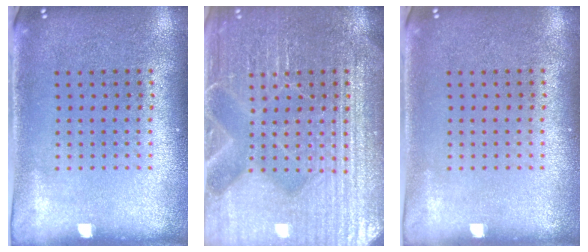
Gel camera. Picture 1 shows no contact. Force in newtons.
{"total": 4.9, "press": 4.9, "slide": 0.6}
{"total": 0.0}